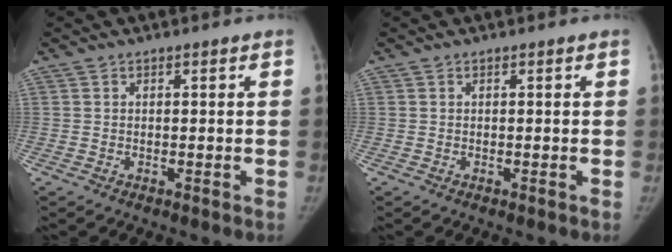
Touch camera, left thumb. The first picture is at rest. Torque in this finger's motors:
{"motor_torque": [0.00, 0.00, 0.02, -0.02, 0.00]}